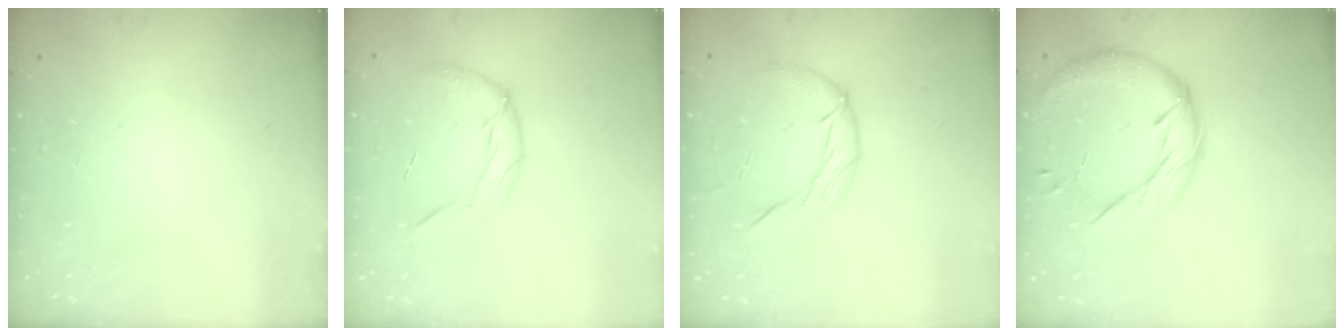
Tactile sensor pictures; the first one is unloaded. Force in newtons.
{"total": 10.8, "press": 10.5, "slide": 2.3}
{"total": 9.3, "press": 9.3, "slide": 0.2}
{"total": 14.4, "press": 14.4, "slide": 1.1}